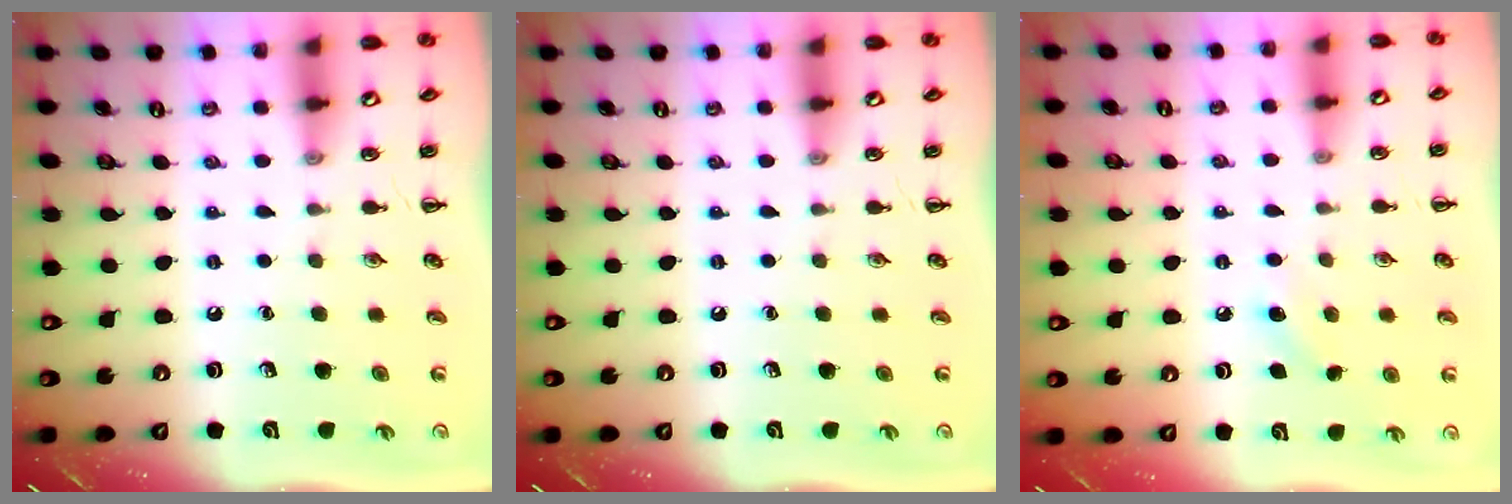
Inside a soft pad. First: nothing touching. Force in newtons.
{"total": 0.0}
{"total": 6.6, "press": 6.2, "slide": 2.1}